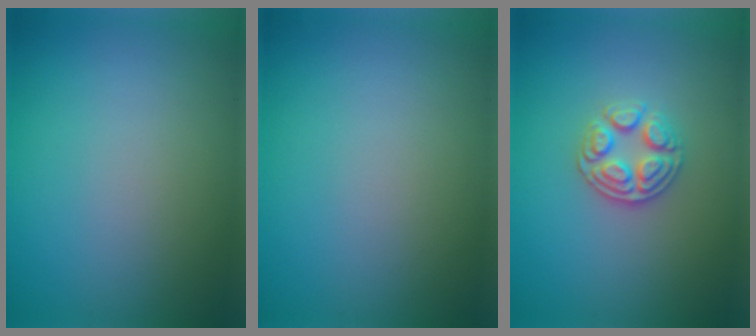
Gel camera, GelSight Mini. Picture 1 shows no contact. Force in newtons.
{"total": 0.0}
{"total": 3.0, "press": 2.8, "slide": 1.1}